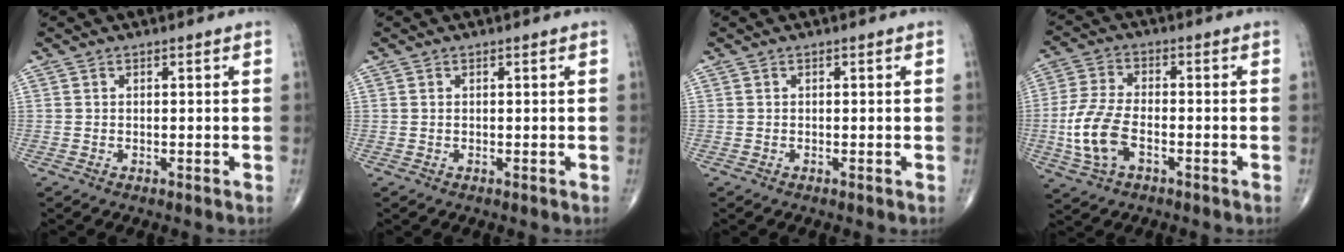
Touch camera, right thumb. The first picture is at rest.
{"total": 0.0}
{"total": 0.0}
{"total": 10.1, "force": [-2.8, 5.4, 8.1], "torque": [-0.179, 0.013, -0.055]}